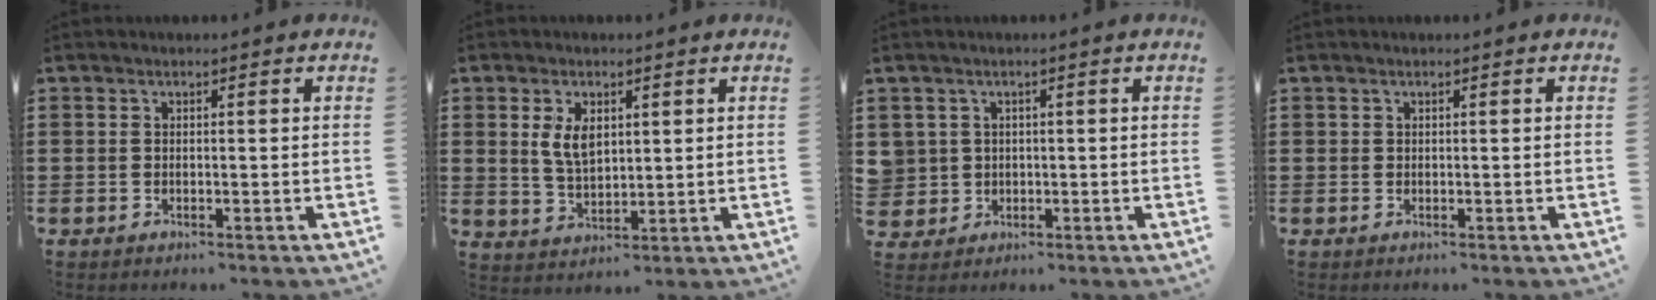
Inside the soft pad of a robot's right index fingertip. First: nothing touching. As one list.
[{"total": 5.0, "force": [1.6, 2.6, 3.9], "torque": [-0.076, 0.004, 0.026]}, {"total": 2.5, "force": [0.2, 2.5, 0.0], "torque": [-0.014, 0.008, 0.001]}, {"total": 0.0}]